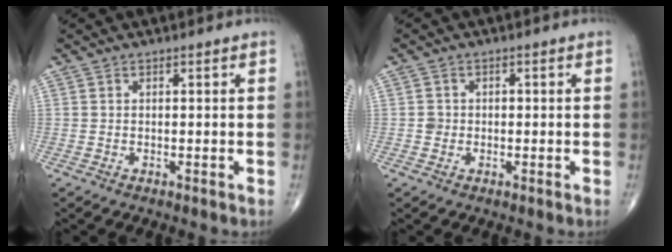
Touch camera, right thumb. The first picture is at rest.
{"total": 1.7, "force": [-0.3, 1.6, 0.5], "torque": [0.001, 0.006, -0.005]}